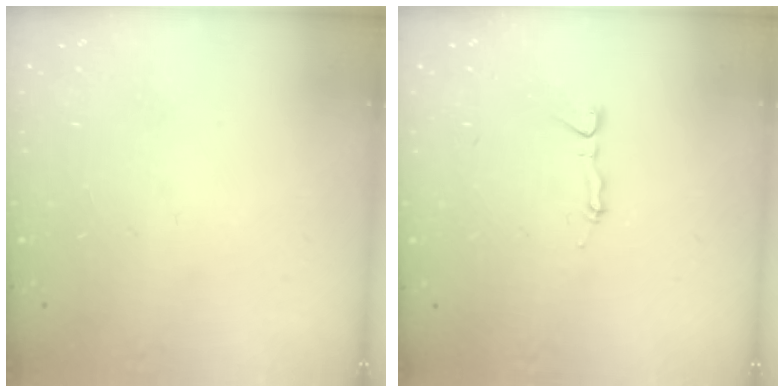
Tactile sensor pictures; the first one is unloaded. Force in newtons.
{"total": 3.6, "press": 3.6, "slide": 0.2}